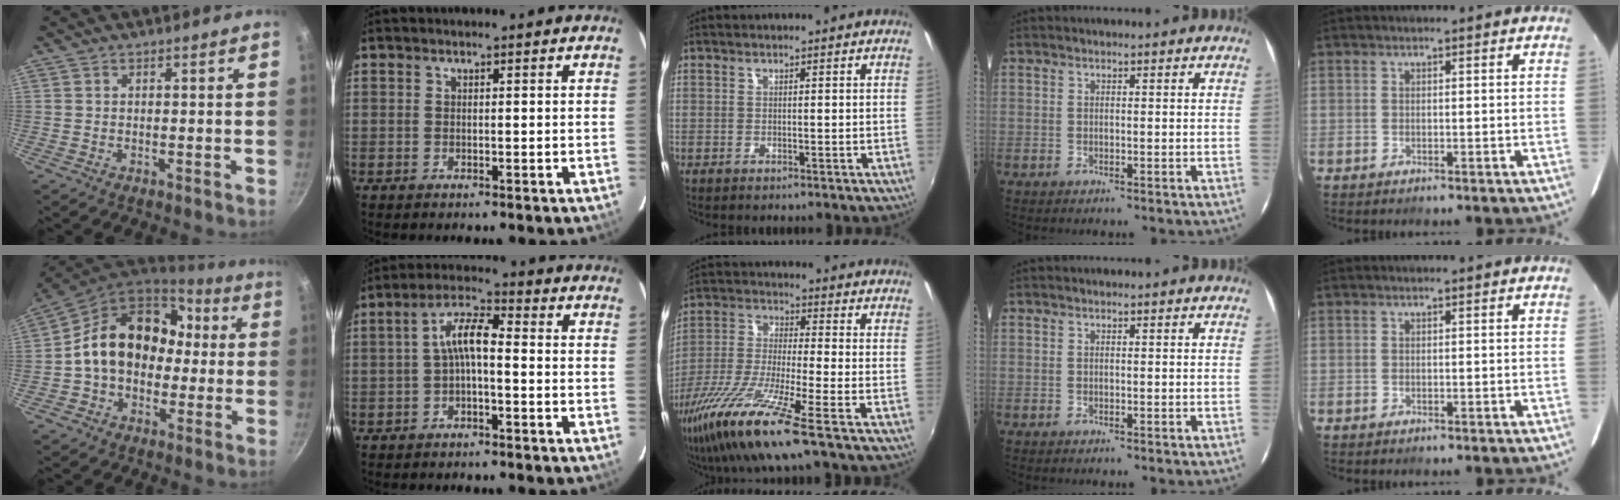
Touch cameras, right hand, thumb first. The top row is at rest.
{"thumb": {"total": 18.0, "force": [0.8, 13.9, 11.3], "torque": [-0.142, 0.051, 0.004]}, "index": {"total": 5.8, "force": [-1.2, 1.9, 5.4], "torque": [-0.114, 0.021, -0.024]}, "middle": {"total": 15.7, "force": [-9.8, 1.0, 12.2], "torque": [-0.261, -0.040, -0.188]}}